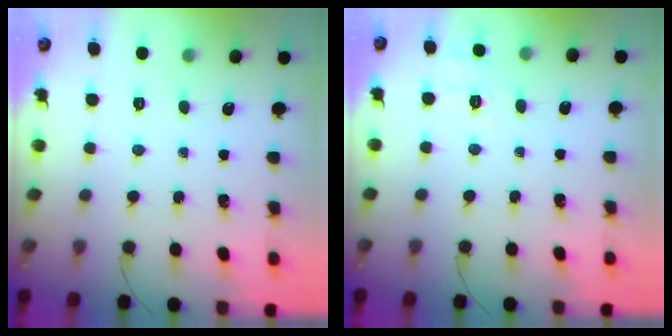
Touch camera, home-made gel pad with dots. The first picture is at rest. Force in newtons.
{"total": 2.5, "press": 1.3, "slide": 2.1}